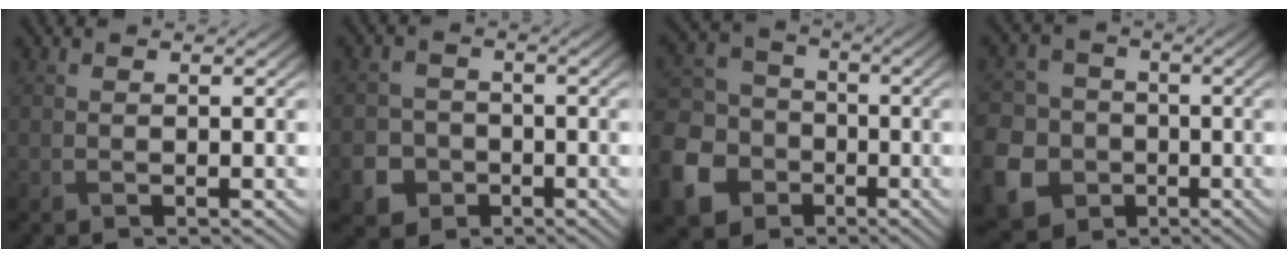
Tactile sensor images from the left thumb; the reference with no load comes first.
{"total": 4.8, "force": [-2.3, 4.1, 1.4], "torque": [-0.024, -0.010, -0.051]}
{"total": 12.2, "force": [-5.2, 9.8, 5.1], "torque": [-0.172, -0.039, -0.114]}
{"total": 12.1, "force": [-4.2, 10.5, 4.1], "torque": [-0.142, -0.050, -0.095]}